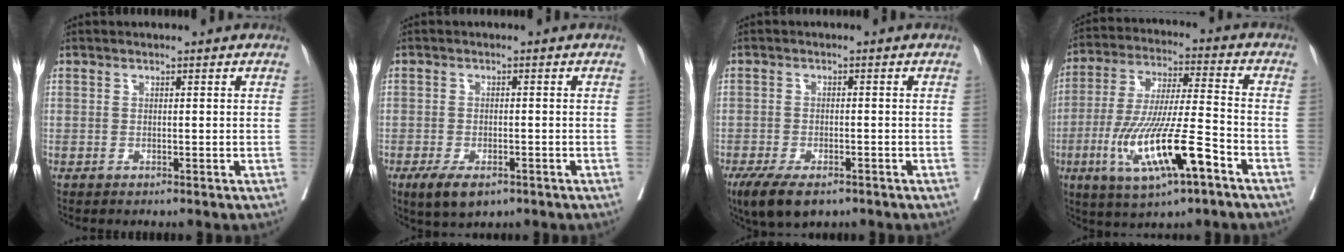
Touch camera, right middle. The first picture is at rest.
{"total": 5.2, "force": [-3.4, 2.1, 3.4], "torque": [-0.060, -0.007, -0.054]}
{"total": 7.7, "force": [-5.3, 2.8, 4.9], "torque": [-0.080, -0.014, -0.086]}
{"total": 15.5, "force": [-6.5, 1.7, 14.0], "torque": [-0.283, -0.021, -0.111]}